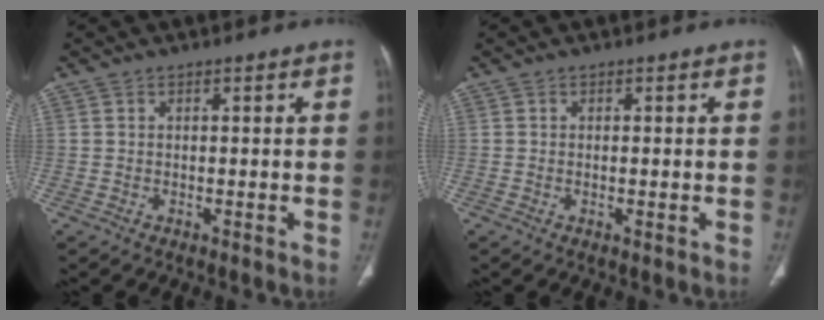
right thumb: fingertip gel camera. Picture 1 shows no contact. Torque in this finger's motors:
{"motor_torque": [-0.25, -0.59, -0.29, 0.31, -0.02]}